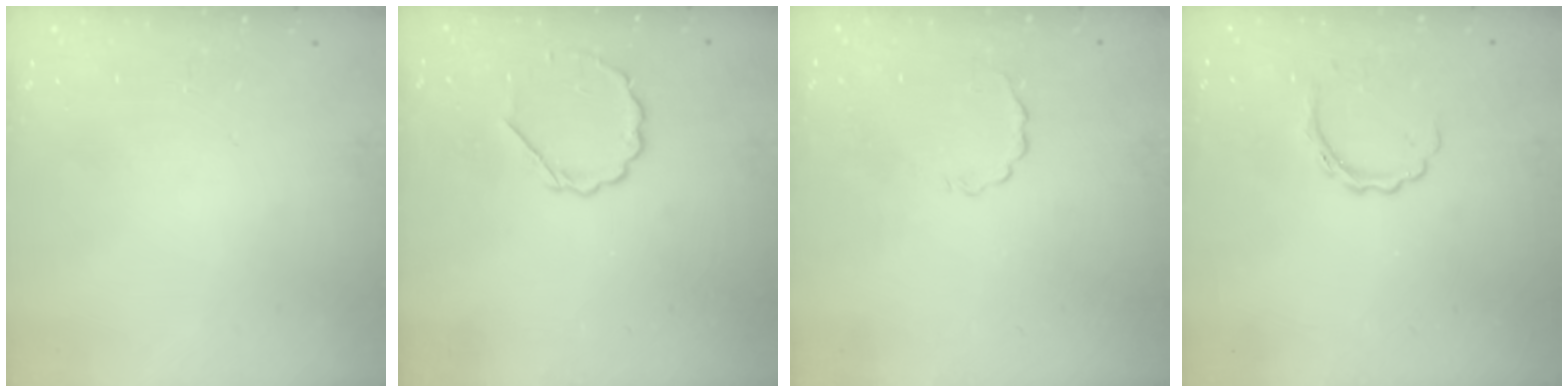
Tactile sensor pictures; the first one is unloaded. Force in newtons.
{"total": 5.9, "press": 5.7, "slide": 1.4}
{"total": 2.9, "press": 2.7, "slide": 0.9}
{"total": 4.3, "press": 4.2, "slide": 0.9}